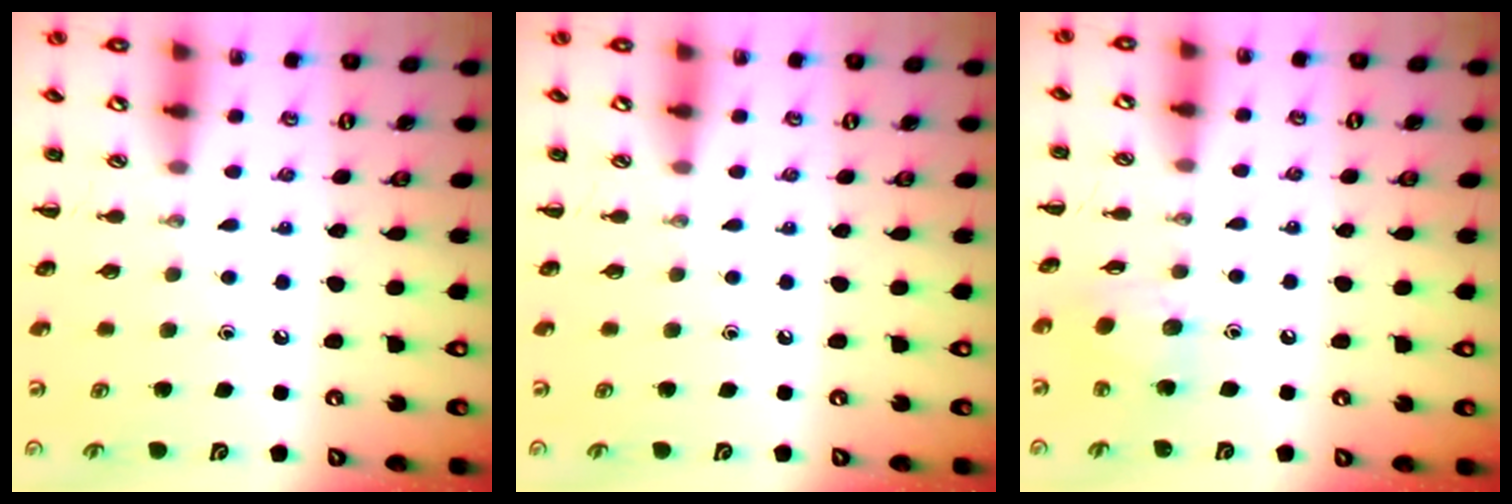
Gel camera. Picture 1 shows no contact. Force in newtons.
{"total": 0.0}
{"total": 6.5, "press": 6.5, "slide": 0.8}